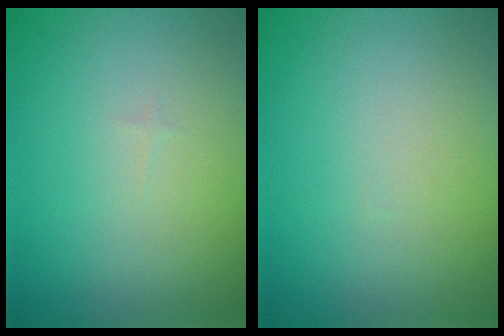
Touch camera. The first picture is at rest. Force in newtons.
{"total": 0.0}